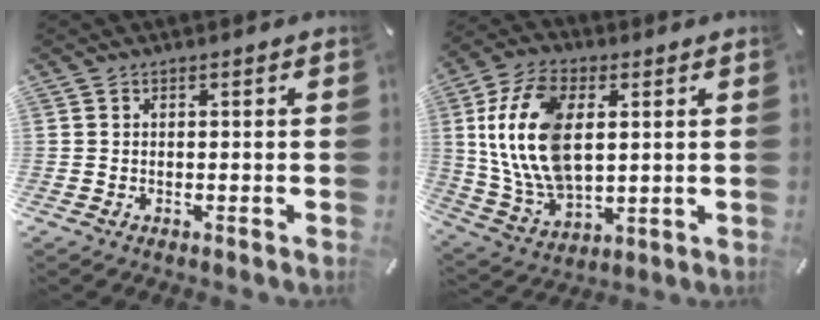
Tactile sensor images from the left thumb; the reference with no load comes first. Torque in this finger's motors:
{"motor_torque": [2.54, 2.47, 1.91, -0.86, 0.78]}